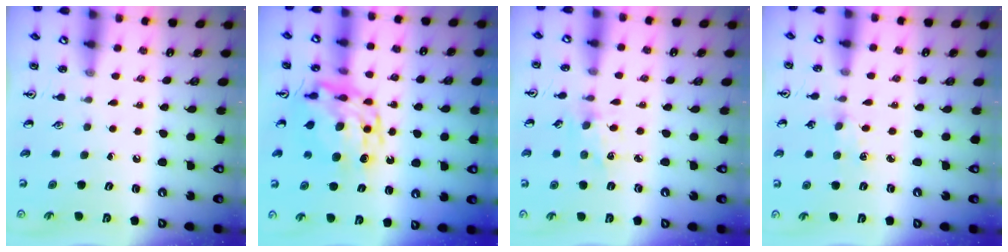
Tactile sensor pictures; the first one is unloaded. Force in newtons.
{"total": 14.8, "press": 14.7, "slide": 1.3}
{"total": 1.7, "press": 1.7, "slide": 0.3}
{"total": 3.3, "press": 3.3, "slide": 0.5}